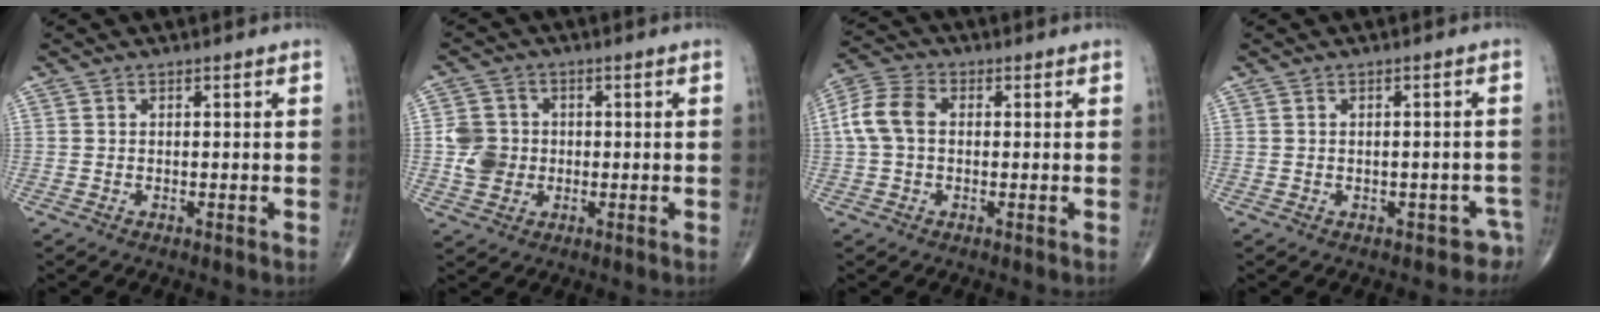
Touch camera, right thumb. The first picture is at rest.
{"total": 6.1, "force": [-0.5, 5.4, 2.8], "torque": [-0.035, 0.006, -0.011]}
{"total": 7.4, "force": [0.4, 5.1, 5.4], "torque": [-0.117, 0.024, 0.002]}
{"total": 3.0, "force": [-1.9, 2.2, 0.7], "torque": [0.010, 0.029, -0.022]}